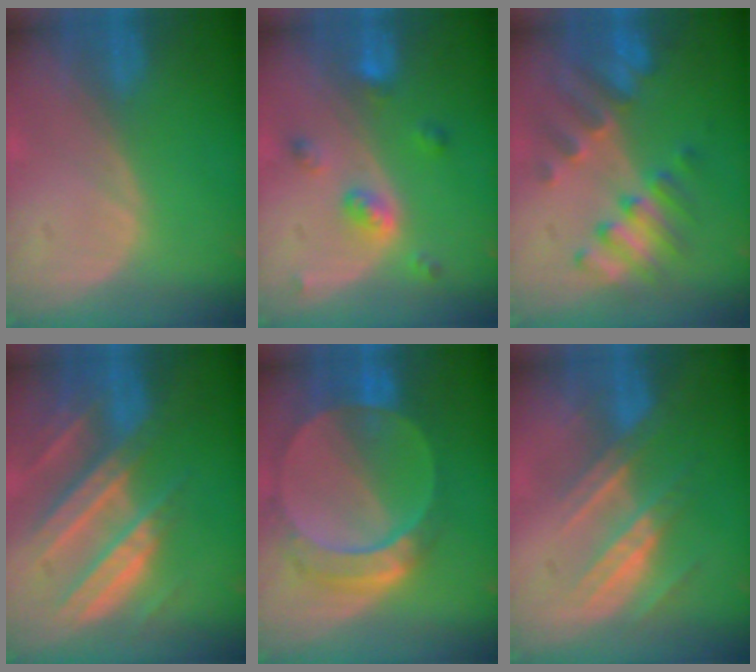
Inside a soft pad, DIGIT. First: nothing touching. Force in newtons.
{"total": 5.0, "press": 4.4, "slide": 2.5}
{"total": 8.0, "press": 7.8, "slide": 1.3}
{"total": 10.5, "press": 9.3, "slide": 5.0}
{"total": 9.8, "press": 8.3, "slide": 5.1}
{"total": 7.2, "press": 6.6, "slide": 2.8}